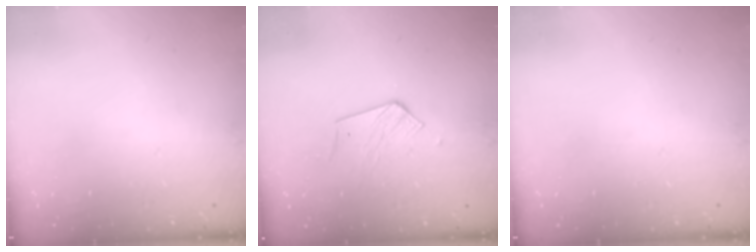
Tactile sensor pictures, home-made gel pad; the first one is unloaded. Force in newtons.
{"total": 5.9, "press": 5.9, "slide": 0.5}
{"total": 0.0}